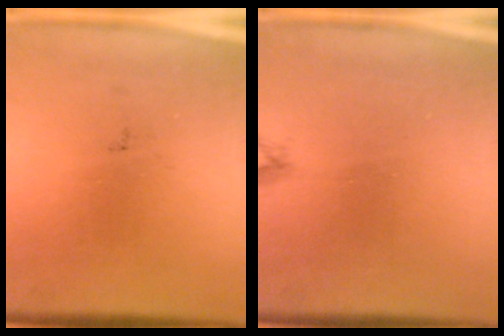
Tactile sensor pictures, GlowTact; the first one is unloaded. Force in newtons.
{"total": 0.6}